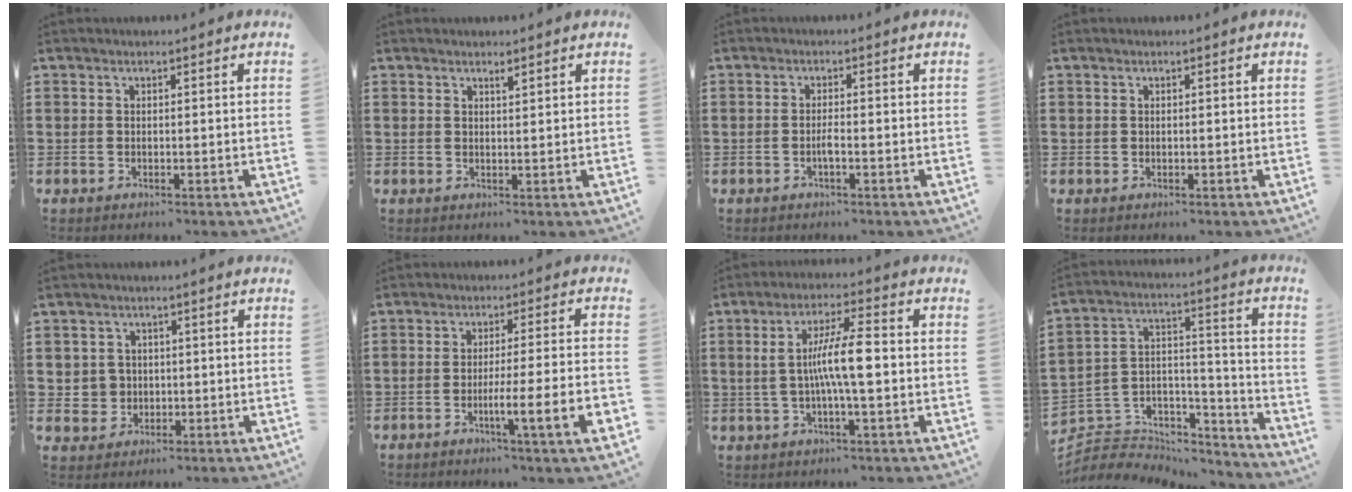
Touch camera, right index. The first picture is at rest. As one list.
[{"total": 1.0, "force": [0.9, 0.1, 0.5], "torque": [-0.010, 0.000, 0.016]}, {"total": 1.8, "force": [-0.7, 0.1, 1.6], "torque": [-0.031, 0.000, -0.014]}, {"total": 0.0}, {"total": 3.2, "force": [-0.1, 3.1, 0.4], "torque": [-0.023, 0.008, -0.004]}, {"total": 7.3, "force": [-3.2, -0.3, 6.5], "torque": [-0.106, -0.012, -0.056]}, {"total": 8.2, "force": [-0.3, 1.1, 8.1], "torque": [-0.149, 0.001, -0.012]}, {"total": 4.4, "force": [-2.9, 3.2, 0.7], "torque": [-0.020, -0.003, -0.058]}]